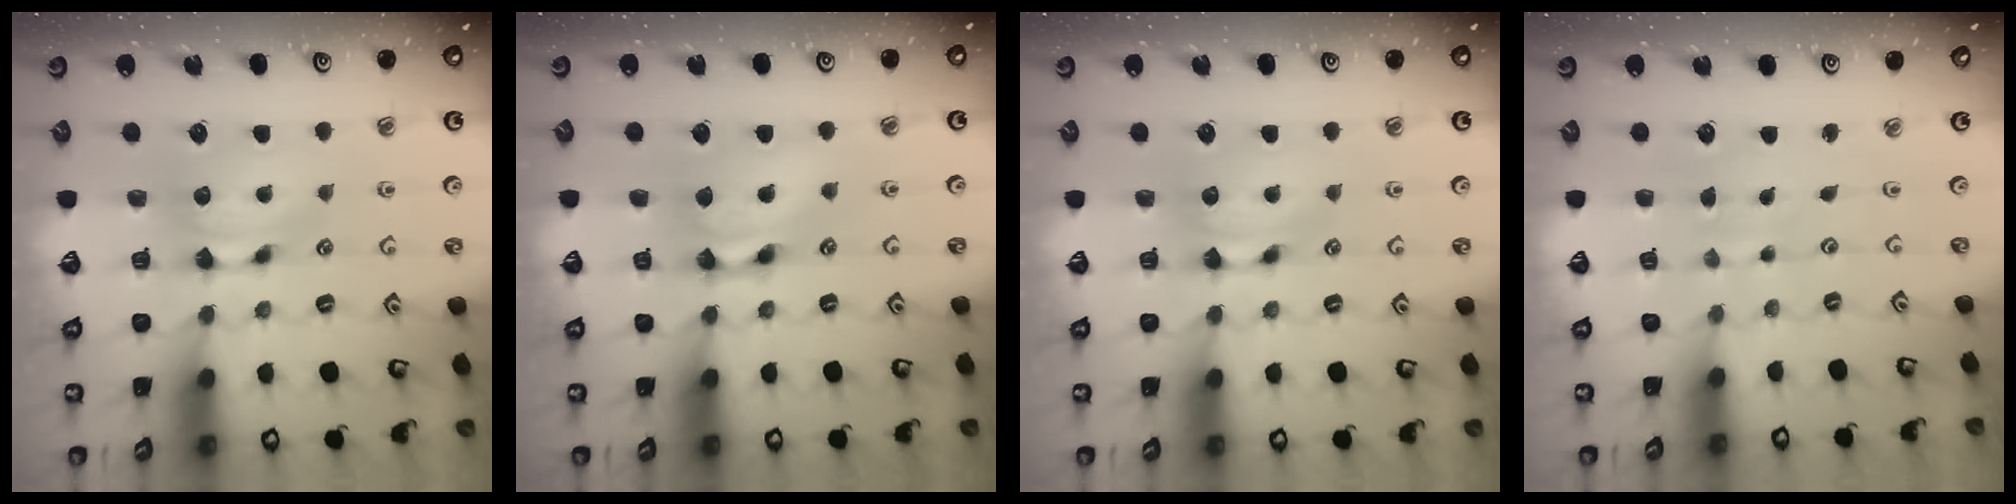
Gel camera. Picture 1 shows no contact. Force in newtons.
{"total": 3.4, "press": 3.4, "slide": 0.3}
{"total": 0.0}
{"total": 4.8, "press": 4.8, "slide": 0.1}